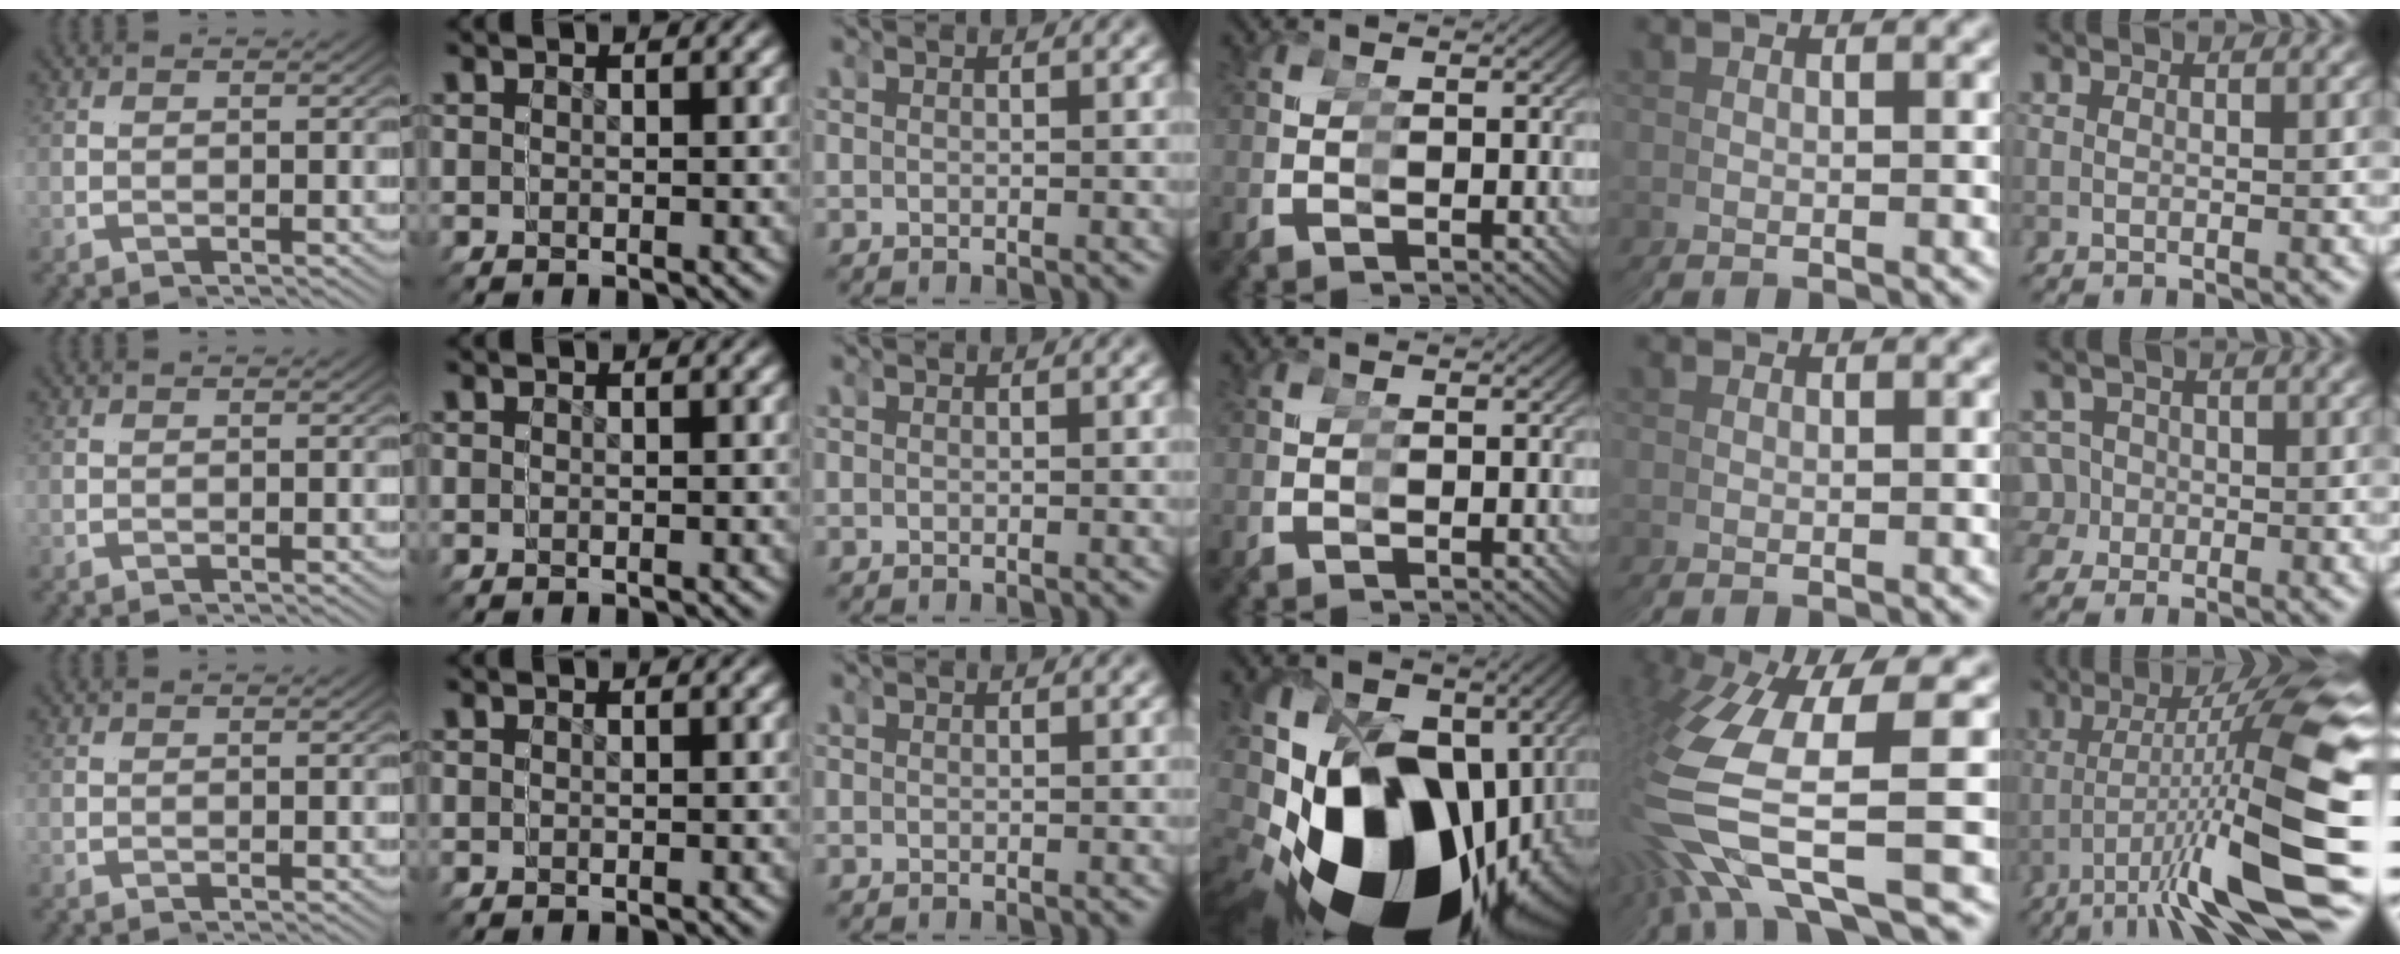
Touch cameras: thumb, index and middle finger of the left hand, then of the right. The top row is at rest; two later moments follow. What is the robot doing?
{"motion": "grasp_and_lifting", "object": "scissors"}